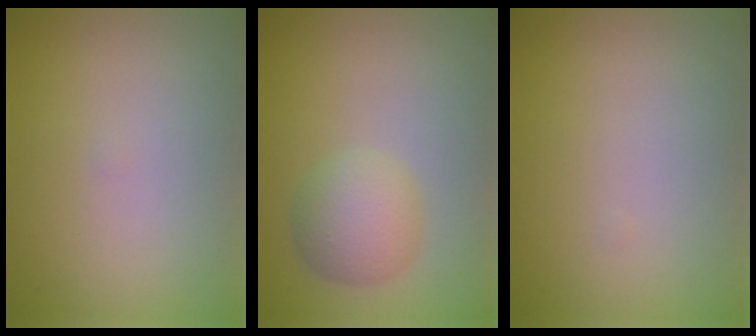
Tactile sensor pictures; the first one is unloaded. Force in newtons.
{"total": 3.5, "press": 3.4, "slide": 0.2}
{"total": 0.0}